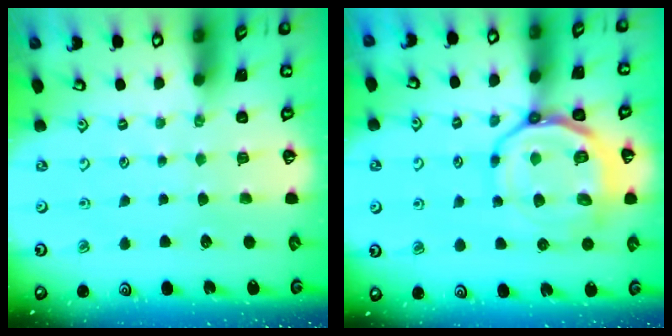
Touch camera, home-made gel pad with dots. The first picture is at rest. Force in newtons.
{"total": 15.0, "press": 14.9, "slide": 1.8}